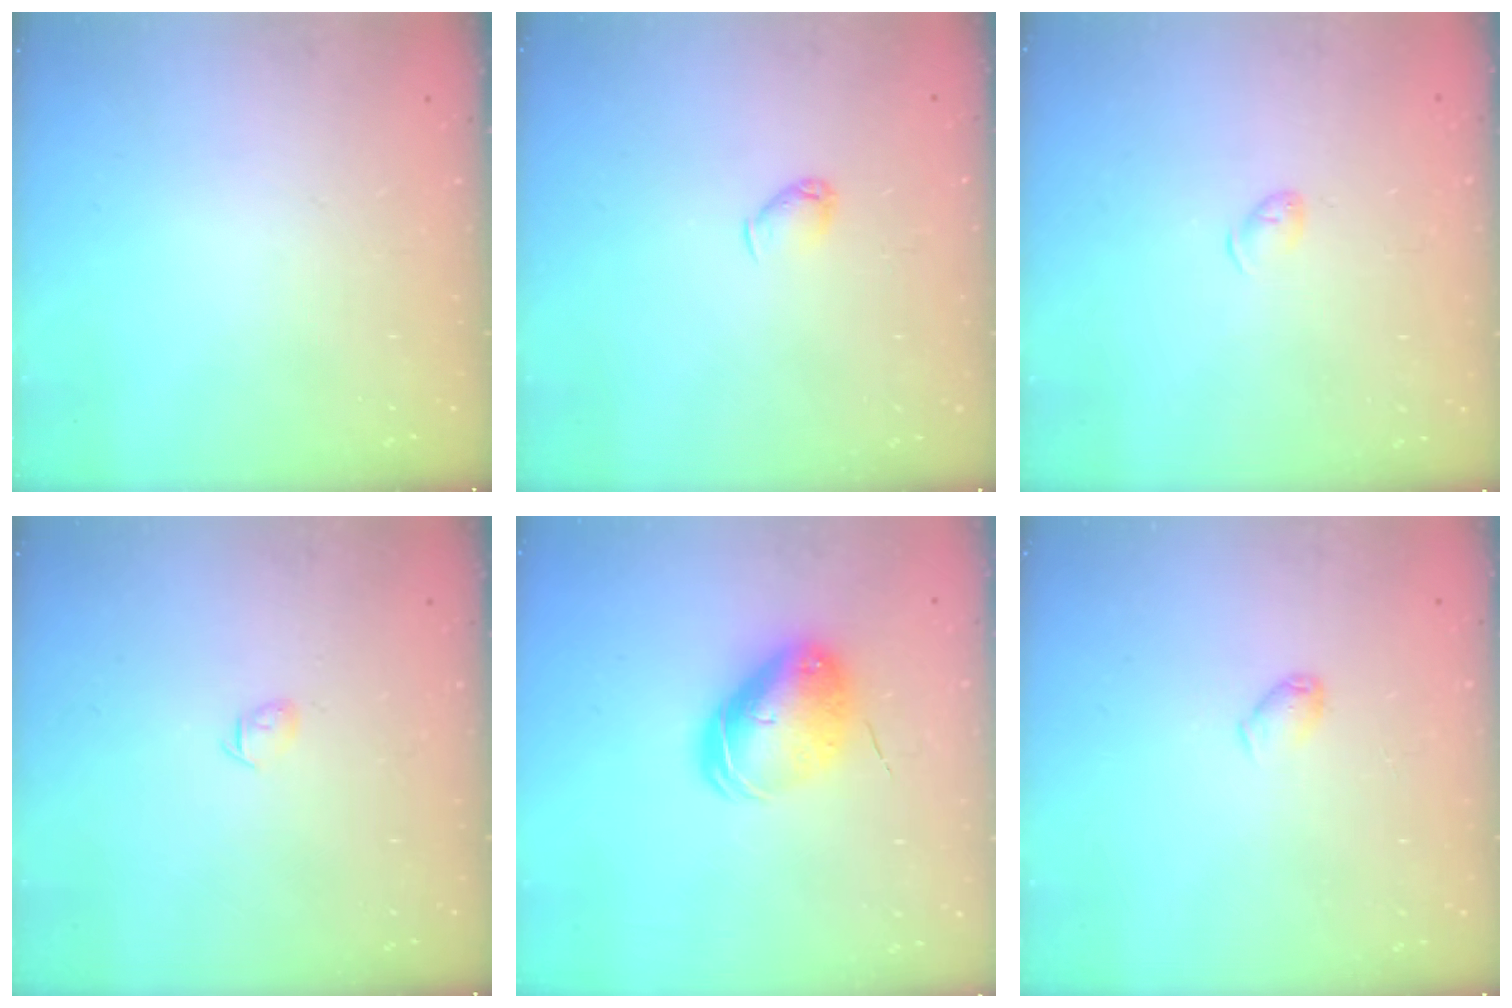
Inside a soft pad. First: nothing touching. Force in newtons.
{"total": 3.7, "press": 3.6, "slide": 0.7}
{"total": 4.0, "press": 3.9, "slide": 0.7}
{"total": 3.4, "press": 3.3, "slide": 0.8}
{"total": 9.1, "press": 9.0, "slide": 1.5}
{"total": 3.4, "press": 3.3, "slide": 0.6}